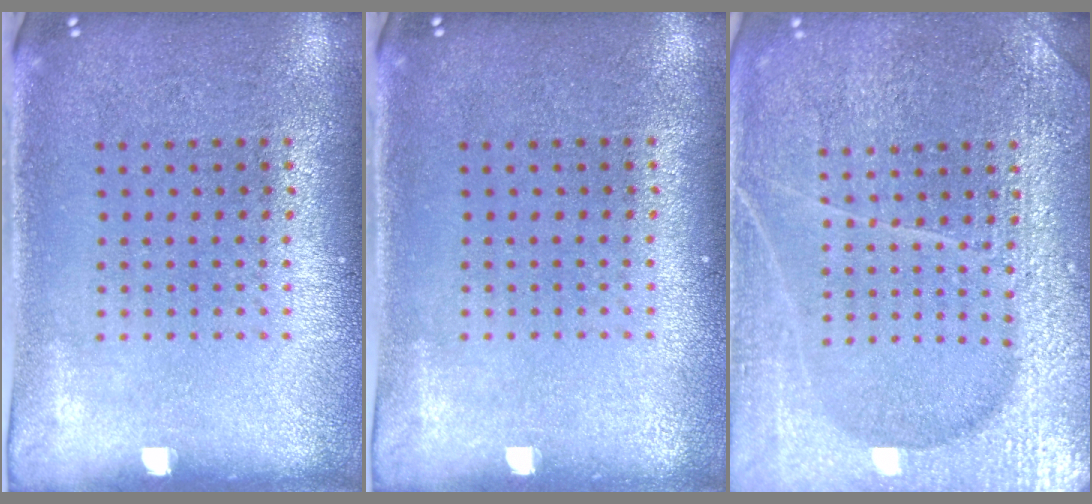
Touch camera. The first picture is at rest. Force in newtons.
{"total": 0.0}
{"total": 5.9, "press": 5.9, "slide": 0.7}